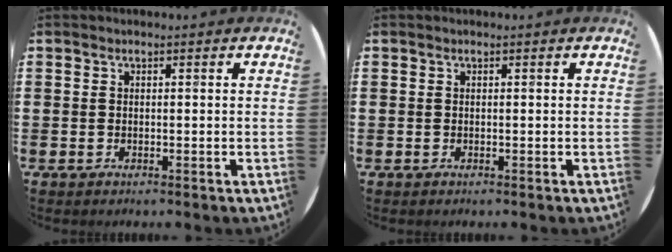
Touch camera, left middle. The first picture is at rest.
{"total": 0.0}